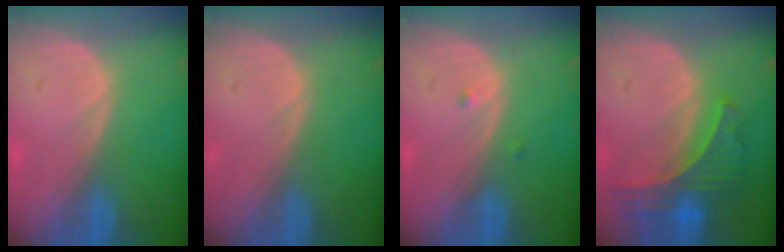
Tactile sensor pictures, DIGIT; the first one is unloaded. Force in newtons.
{"total": 0.0}
{"total": 0.8, "press": 0.8, "slide": 0.2}
{"total": 7.8, "press": 6.8, "slide": 3.8}